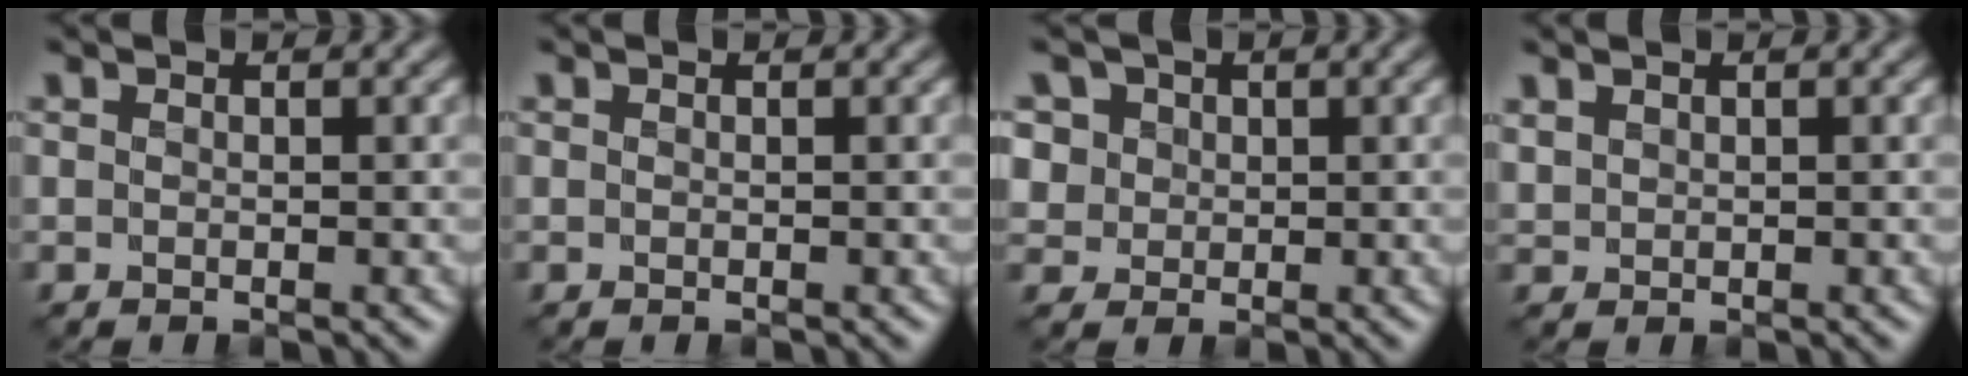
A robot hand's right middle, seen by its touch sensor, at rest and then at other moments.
{"total": 0.0}
{"total": 5.0, "force": [2.3, 4.1, 1.8], "torque": [-0.048, 0.013, 0.033]}
{"total": 0.9, "force": [0.7, 0.5, 0.2], "torque": [-0.009, -0.001, 0.019]}